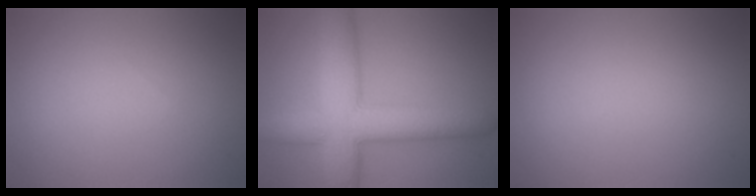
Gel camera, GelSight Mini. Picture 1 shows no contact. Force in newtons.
{"total": 9.4, "press": 9.4, "slide": 0.4}
{"total": 0.0}